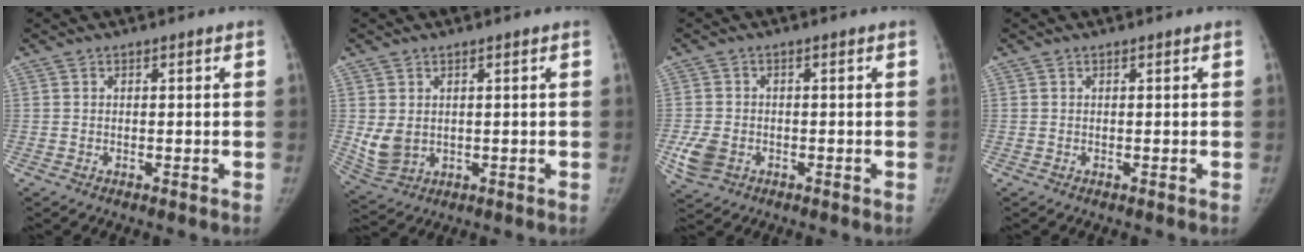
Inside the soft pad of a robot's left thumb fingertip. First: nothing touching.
{"total": 5.4, "force": [0.8, 4.0, 3.5], "torque": [-0.064, -0.015, 0.032]}
{"total": 4.9, "force": [-1.5, 3.7, 2.7], "torque": [-0.062, 0.001, -0.022]}
{"total": 0.0}